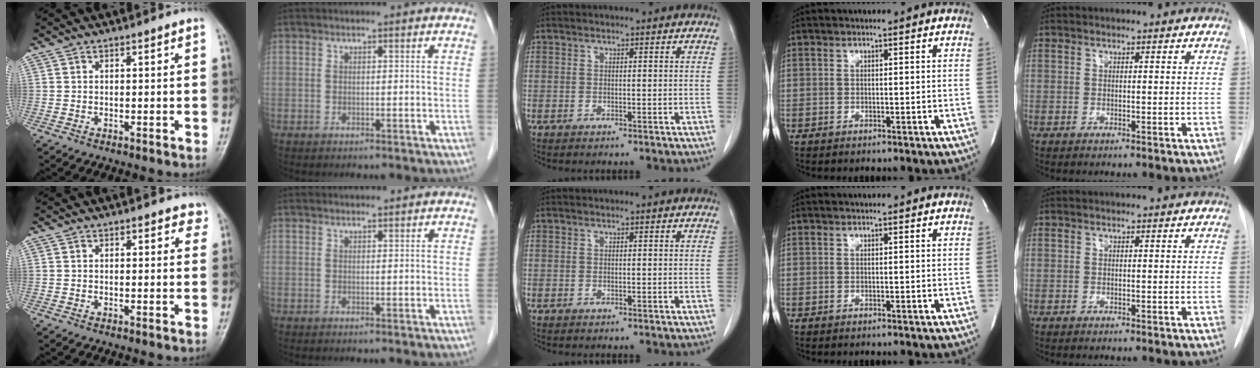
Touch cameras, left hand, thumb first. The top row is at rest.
{"thumb": {"total": 2.8, "force": [1.7, 1.6, 1.6], "torque": [0.005, -0.004, 0.016]}, "index": {"total": 1.0, "force": [1.0, 0.1, 0.3], "torque": [-0.007, 0.006, 0.017]}}